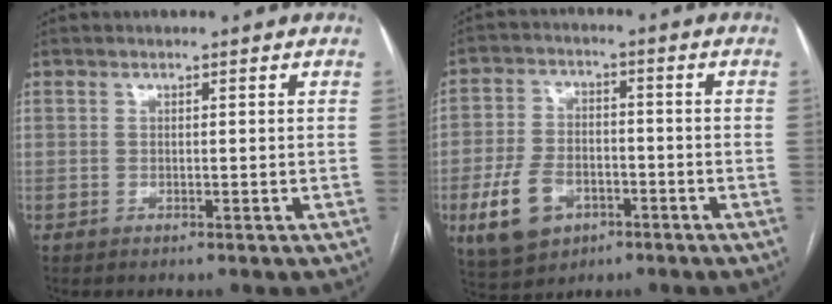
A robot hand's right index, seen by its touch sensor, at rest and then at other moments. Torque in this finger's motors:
{"motor_torque": [-0.19, -0.20, -0.52, -0.21]}